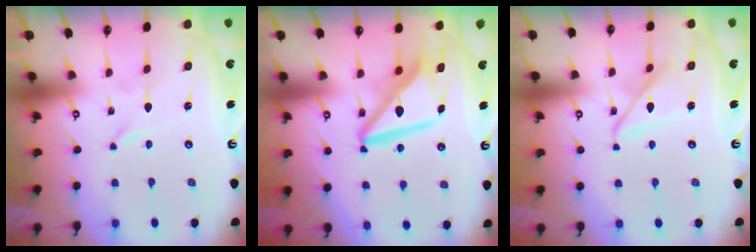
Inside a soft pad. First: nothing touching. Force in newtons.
{"total": 13.3, "press": 13.2, "slide": 1.5}
{"total": 9.8, "press": 9.8, "slide": 0.7}